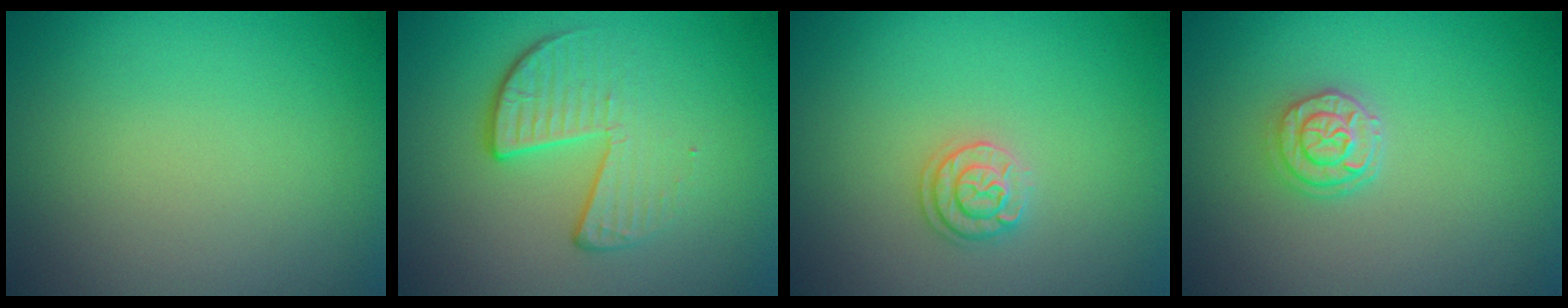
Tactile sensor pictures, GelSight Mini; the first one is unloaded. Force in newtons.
{"total": 3.9, "press": 2.5, "slide": 3.0}
{"total": 1.7, "press": 1.7, "slide": 0.3}
{"total": 2.3, "press": 2.0, "slide": 1.1}